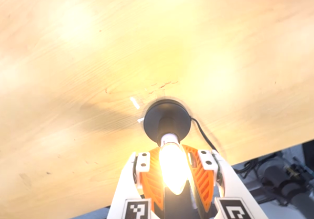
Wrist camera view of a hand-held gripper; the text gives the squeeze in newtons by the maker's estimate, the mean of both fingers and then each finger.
{"total": 16.6, "left": 15.4, "right": 17.9}